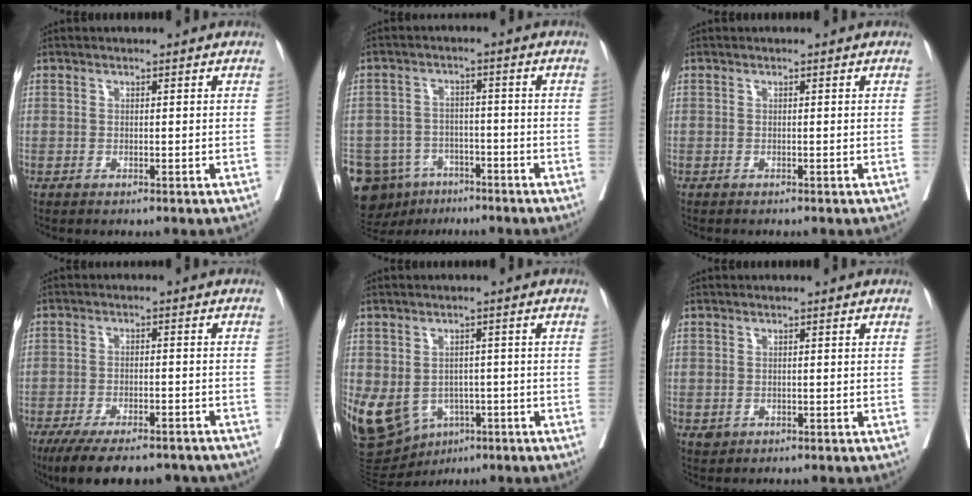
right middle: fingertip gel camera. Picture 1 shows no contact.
{"total": 15.2, "force": [-9.4, 10.6, 5.4], "torque": [-0.146, 0.007, -0.134]}
{"total": 0.7, "force": [-0.6, -0.1, 0.4], "torque": [-0.002, 0.000, -0.006]}
{"total": 15.6, "force": [-12.9, 4.4, 7.7], "torque": [-0.132, -0.013, -0.177]}
{"total": 12.0, "force": [-4.6, 9.2, 6.3], "torque": [-0.138, 0.006, -0.059]}
{"total": 1.0, "force": [-0.3, 0.9, 0.2], "torque": [-0.004, 0.002, 0.000]}